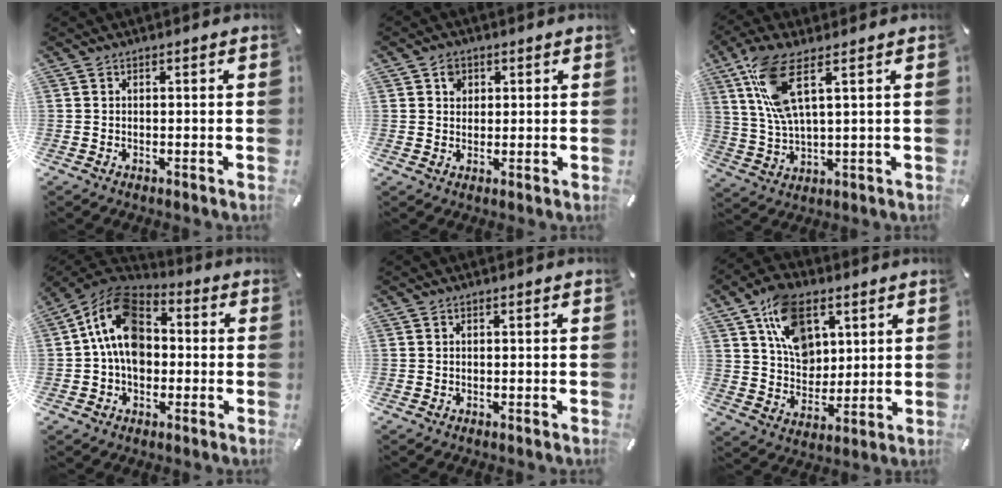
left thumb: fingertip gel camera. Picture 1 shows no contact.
{"total": 3.1, "force": [1.1, 2.8, 1.0], "torque": [-0.001, -0.003, 0.013]}
{"total": 12.0, "force": [5.2, 4.1, 10.0], "torque": [-0.221, -0.006, 0.095]}
{"total": 14.0, "force": [0.2, 10.7, 9.1], "torque": [-0.183, 0.012, 0.001]}
{"total": 0.0}
{"total": 13.8, "force": [6.1, 9.9, 7.4], "torque": [-0.128, -0.008, 0.116]}